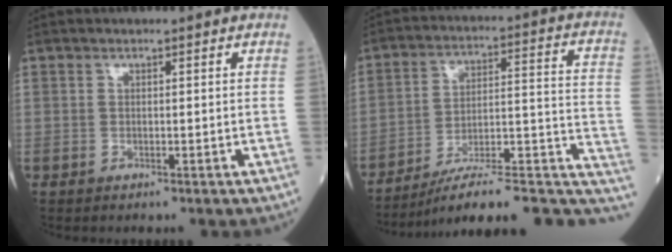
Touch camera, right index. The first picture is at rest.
{"total": 19.4, "force": [-15.0, 4.0, 11.6], "torque": [-0.098, 0.047, -0.217]}